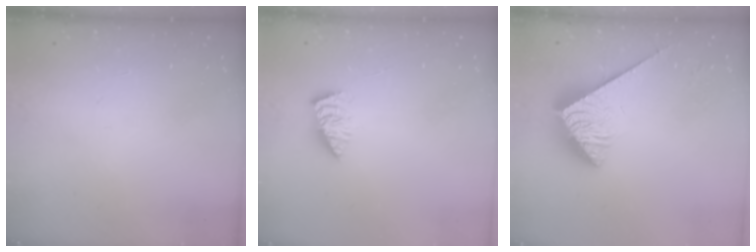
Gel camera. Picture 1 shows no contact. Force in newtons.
{"total": 2.8, "press": 2.7, "slide": 0.3}
{"total": 4.0, "press": 3.9, "slide": 0.6}